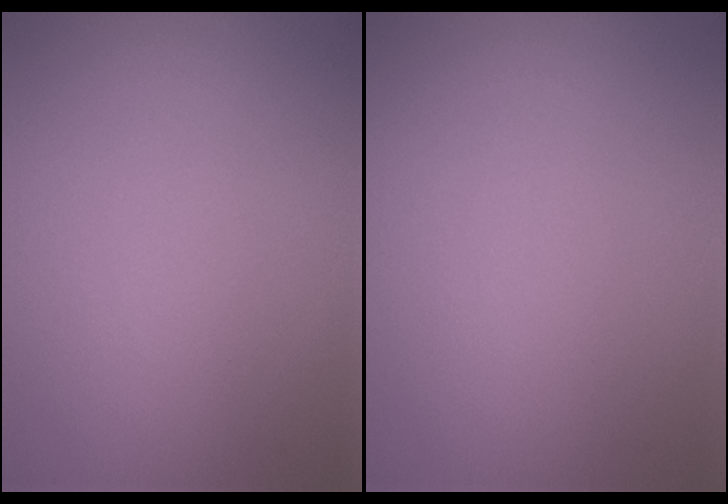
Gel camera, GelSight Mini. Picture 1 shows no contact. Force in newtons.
{"total": 0.0}